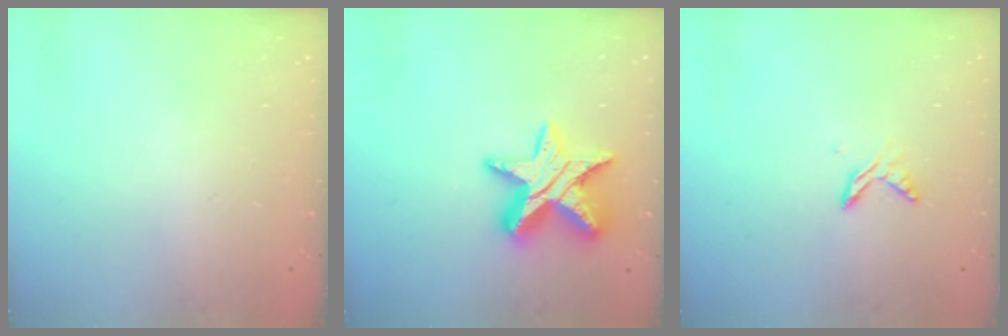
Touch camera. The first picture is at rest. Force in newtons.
{"total": 14.6, "press": 14.5, "slide": 0.9}
{"total": 5.2, "press": 5.1, "slide": 0.7}